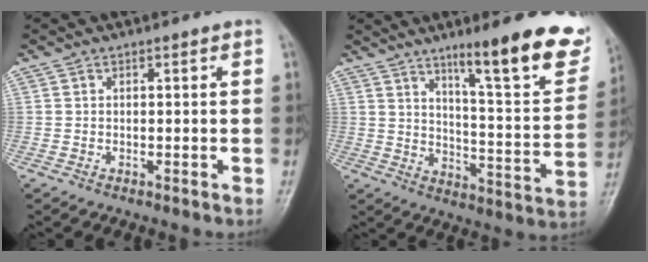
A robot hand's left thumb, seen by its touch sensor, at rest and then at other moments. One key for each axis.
{"total": 19.6, "fx": 12.4, "fy": 3.4, "fz": 14.8, "tx": -0.169, "ty": -0.067, "tz": 0.185}